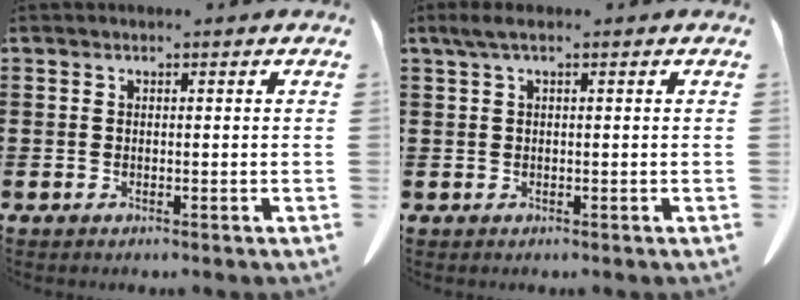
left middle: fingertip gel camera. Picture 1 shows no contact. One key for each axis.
{"total": 1.6, "fx": 0.2, "fy": 0.3, "fz": 1.5, "tx": -0.029, "ty": 0.002, "tz": 0.004}